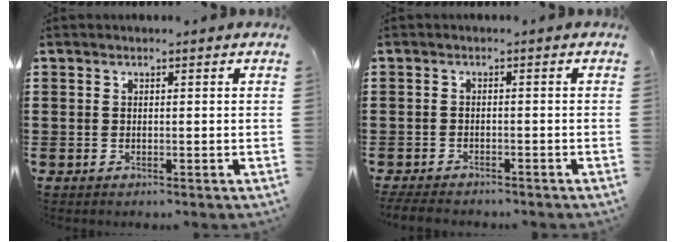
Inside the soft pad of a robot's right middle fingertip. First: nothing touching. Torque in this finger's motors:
{"motor_torque": [2.14, 0.00, 0.53, 0.15]}